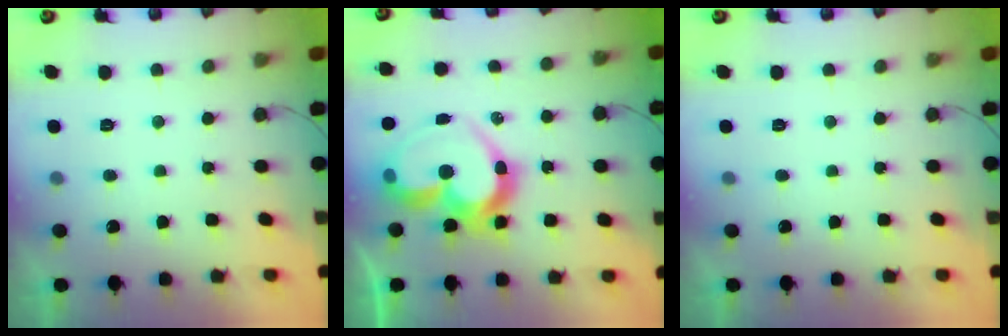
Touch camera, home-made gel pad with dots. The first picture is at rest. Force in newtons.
{"total": 17.7, "press": 17.6, "slide": 1.9}
{"total": 0.0}